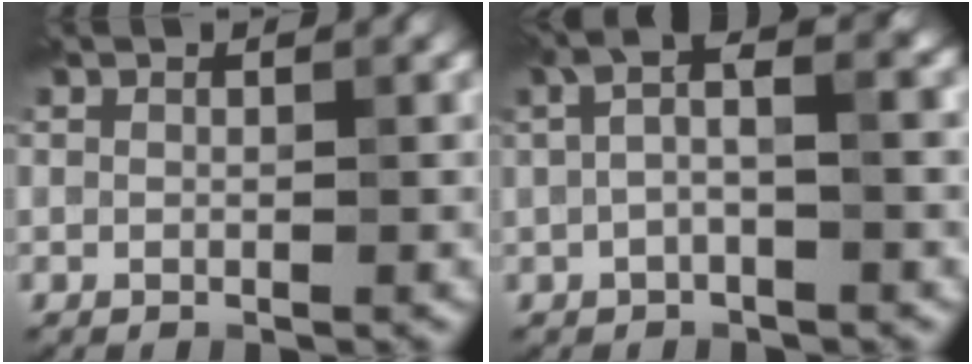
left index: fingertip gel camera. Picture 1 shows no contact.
{"total": 4.0, "force": [0.5, 1.2, 3.8], "torque": [-0.072, 0.019, 0.001]}